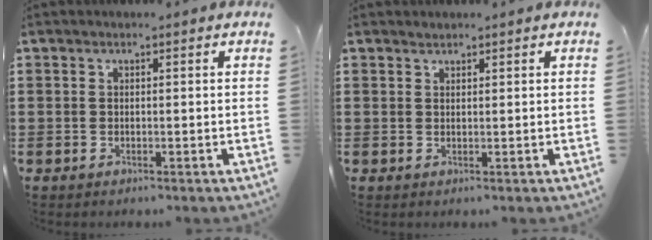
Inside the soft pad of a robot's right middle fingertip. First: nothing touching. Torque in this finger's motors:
{"motor_torque": [0.00, 0.00, 0.00, -0.01]}